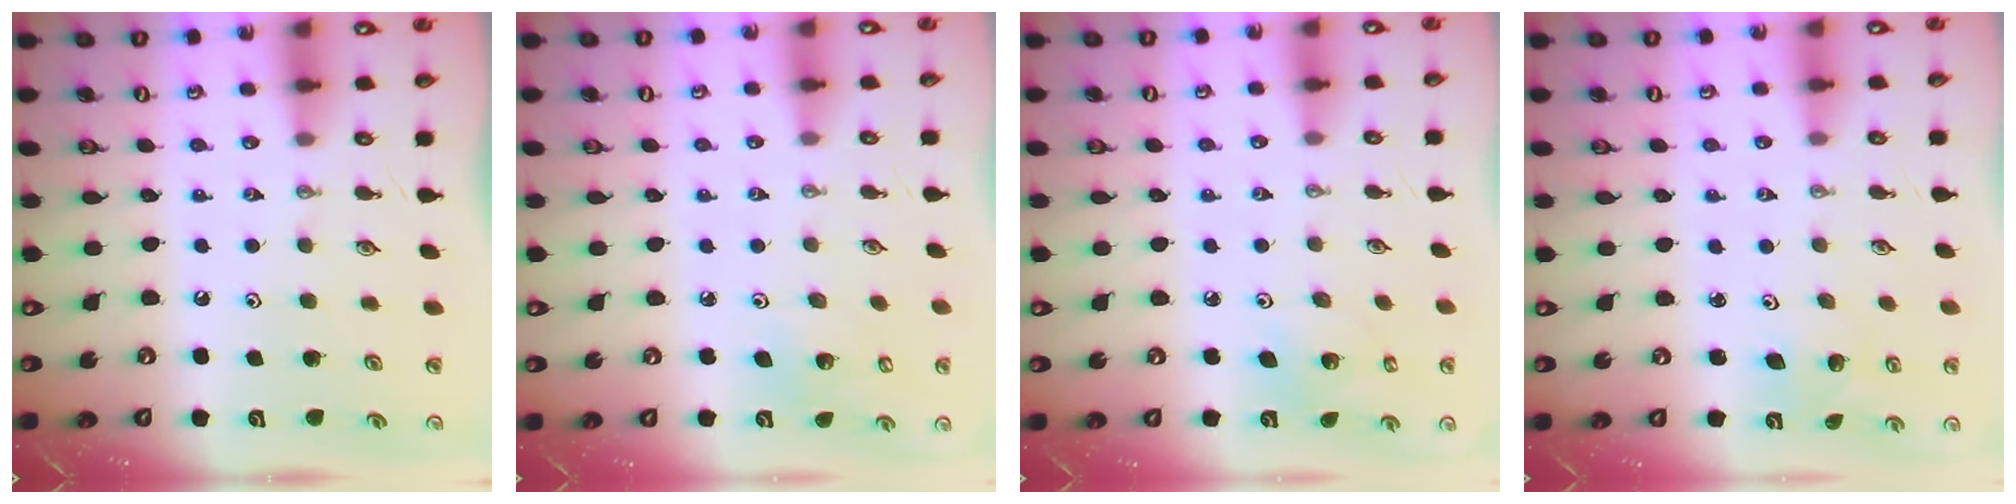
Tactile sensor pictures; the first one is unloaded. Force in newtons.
{"total": 3.4, "press": 3.4, "slide": 0.5}
{"total": 2.9, "press": 2.9, "slide": 0.3}
{"total": 2.5, "press": 2.5, "slide": 0.1}